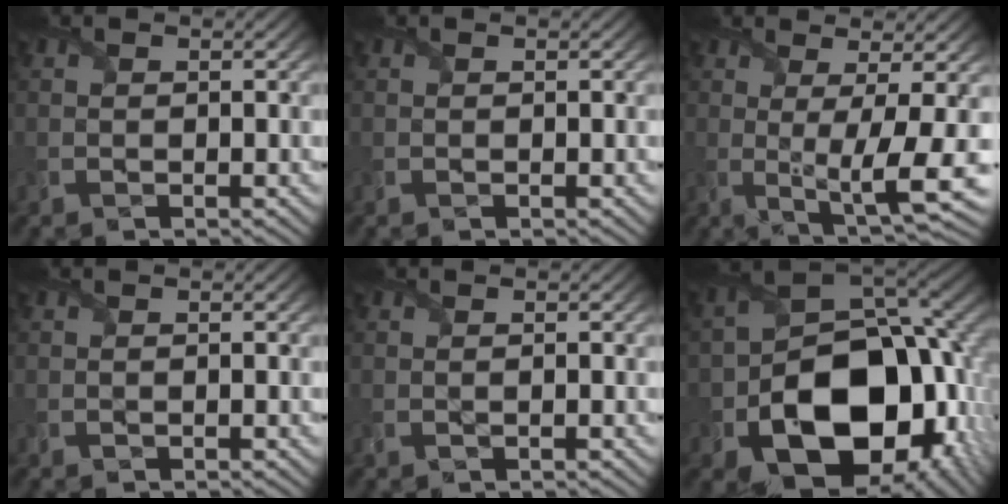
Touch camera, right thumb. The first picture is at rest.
{"total": 0.0}
{"total": 7.7, "force": [0.1, 1.5, 7.6], "torque": [-0.122, -0.004, 0.007]}
{"total": 0.0}
{"total": 0.0}
{"total": 18.5, "force": [-5.5, 12.6, 12.4], "torque": [-0.188, -0.053, -0.070]}